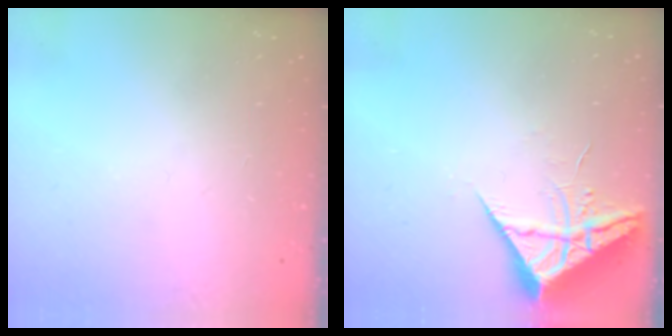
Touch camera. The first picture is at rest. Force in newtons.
{"total": 6.7, "press": 6.7, "slide": 0.5}